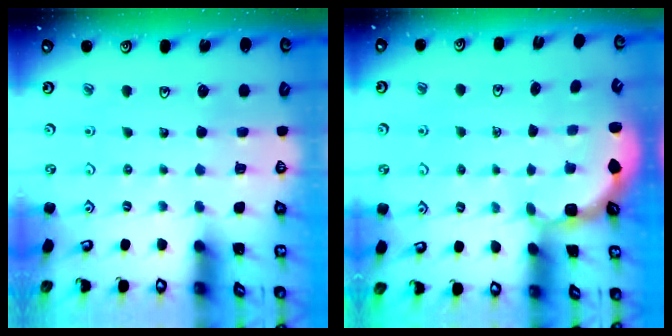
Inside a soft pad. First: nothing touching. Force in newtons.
{"total": 2.6, "press": 1.9, "slide": 1.8}